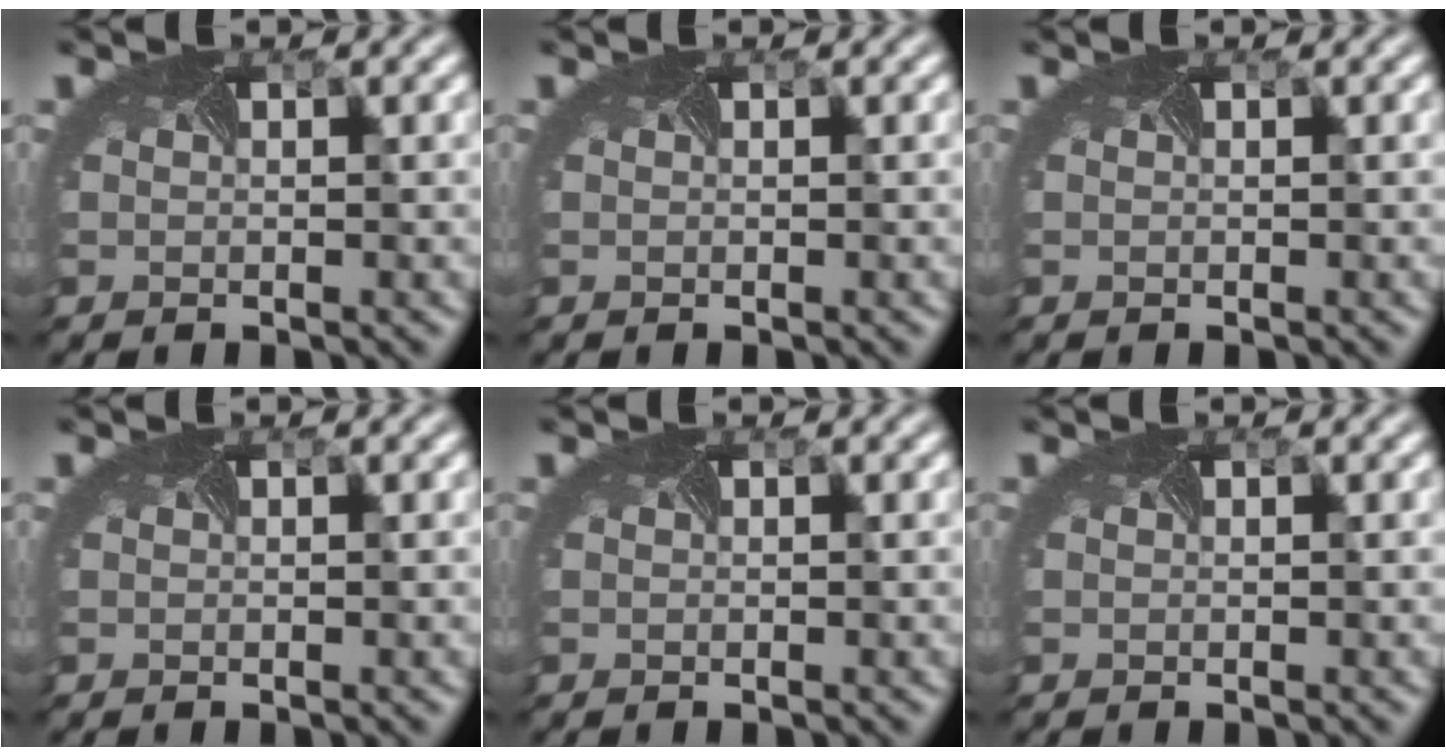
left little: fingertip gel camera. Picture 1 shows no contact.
{"total": 0.0}
{"total": 0.0}
{"total": 0.0}
{"total": 0.0}
{"total": 0.0}